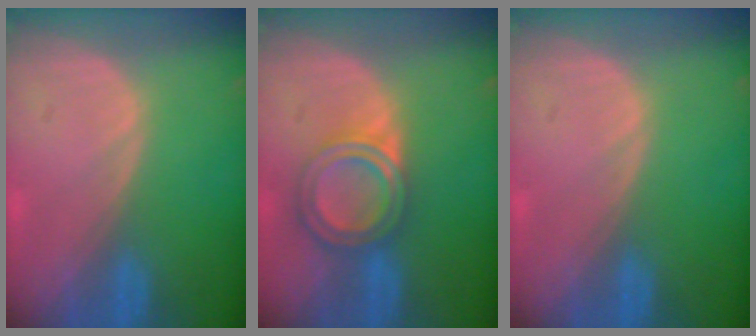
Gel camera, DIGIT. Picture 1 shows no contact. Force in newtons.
{"total": 6.4, "press": 5.8, "slide": 2.8}
{"total": 0.0}